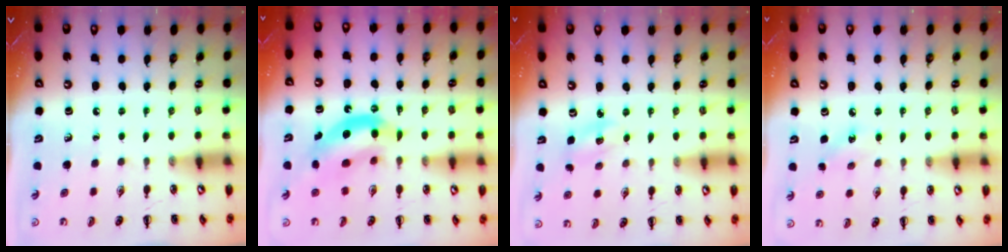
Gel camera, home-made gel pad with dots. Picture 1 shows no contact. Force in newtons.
{"total": 9.6, "press": 9.3, "slide": 2.3}
{"total": 4.4, "press": 4.2, "slide": 1.2}
{"total": 6.4, "press": 6.2, "slide": 1.7}